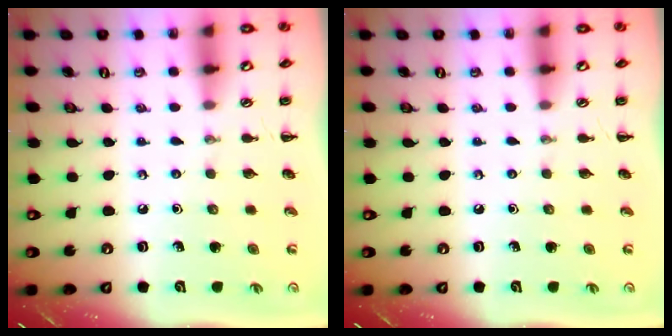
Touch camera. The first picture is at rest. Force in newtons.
{"total": 0.0}